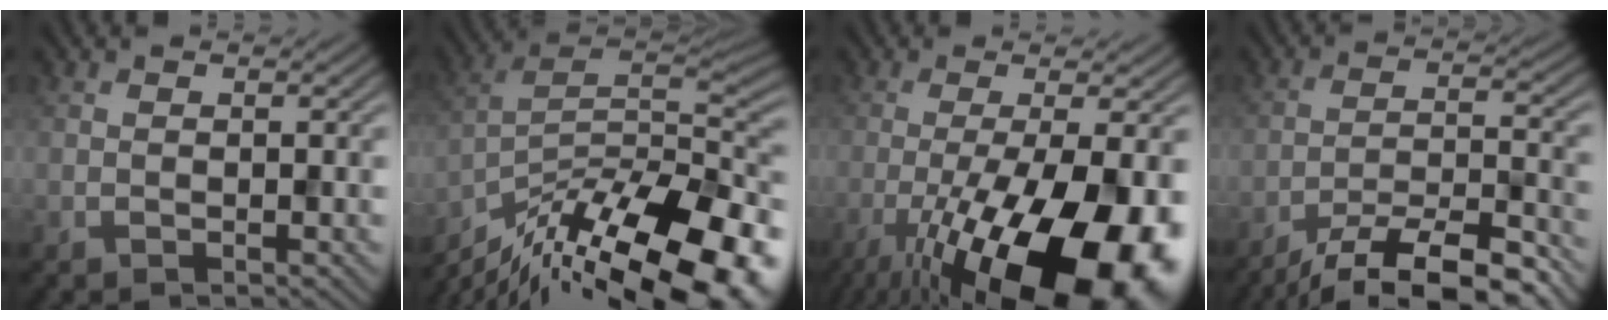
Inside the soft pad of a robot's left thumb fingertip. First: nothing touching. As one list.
[{"total": 19.1, "force": [-13.0, 7.1, 12.1], "torque": [-0.200, -0.012, -0.203]}, {"total": 18.6, "force": [-7.4, 6.0, 15.9], "torque": [-0.273, -0.025, -0.112]}, {"total": 12.5, "force": [-10.0, 2.5, 6.9], "torque": [-0.117, -0.011, -0.157]}]